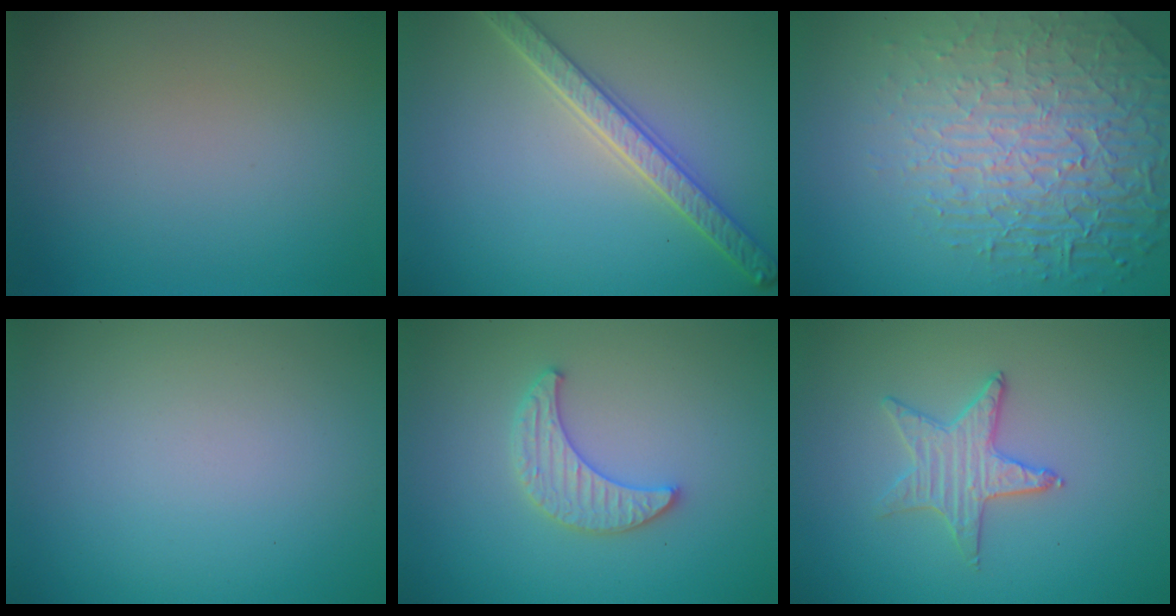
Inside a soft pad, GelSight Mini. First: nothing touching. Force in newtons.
{"total": 4.1, "press": 3.5, "slide": 2.2}
{"total": 8.9, "press": 6.0, "slide": 6.5}
{"total": 0.0}
{"total": 2.9, "press": 2.9, "slide": 0.7}
{"total": 1.9, "press": 1.9, "slide": 0.2}